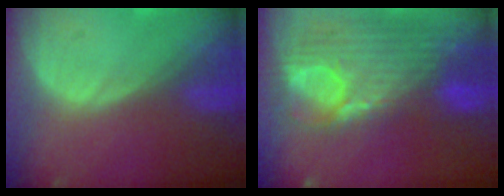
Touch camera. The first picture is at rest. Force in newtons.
{"total": 12.6, "press": 10.7, "slide": 6.6}